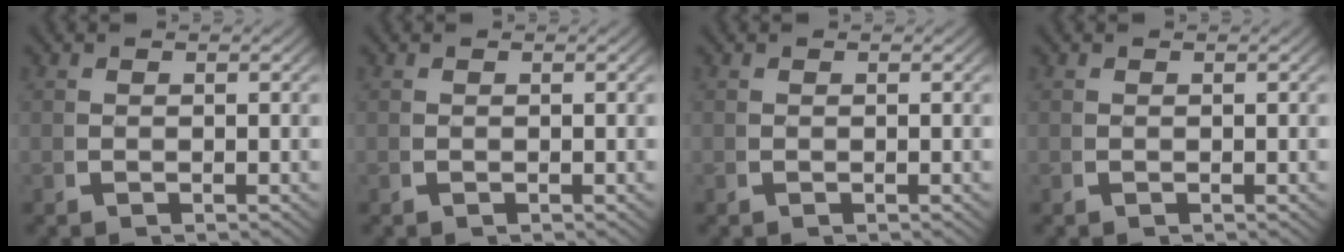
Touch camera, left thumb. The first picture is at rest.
{"total": 0.0}
{"total": 0.0}
{"total": 0.0}